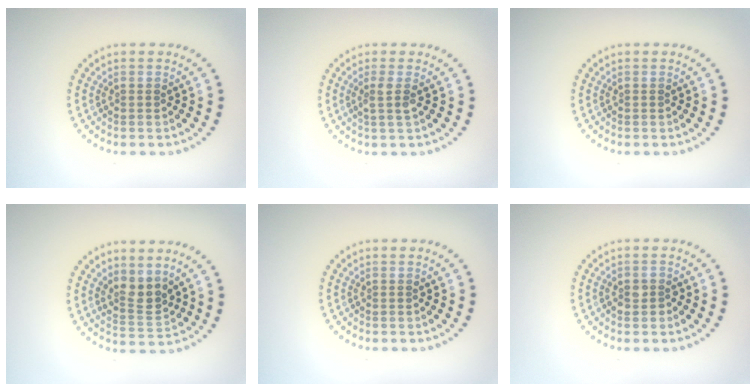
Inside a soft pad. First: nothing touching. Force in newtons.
{"total": 1.5, "press": 1.1, "slide": 1.0}
{"total": 0.0}
{"total": 2.4, "press": 2.0, "slide": 1.4}
{"total": 0.0}
{"total": 1.4, "press": 1.3, "slide": 0.6}